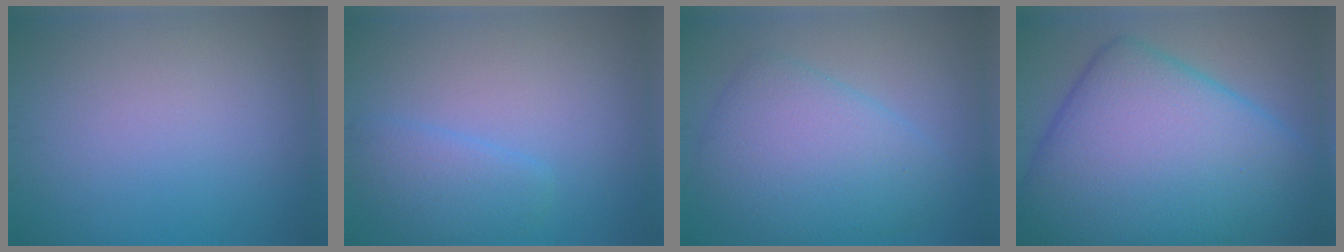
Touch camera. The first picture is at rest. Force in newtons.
{"total": 2.7, "press": 2.7, "slide": 0.1}
{"total": 6.8, "press": 6.8, "slide": 0.1}
{"total": 18.5, "press": 18.5, "slide": 0.0}